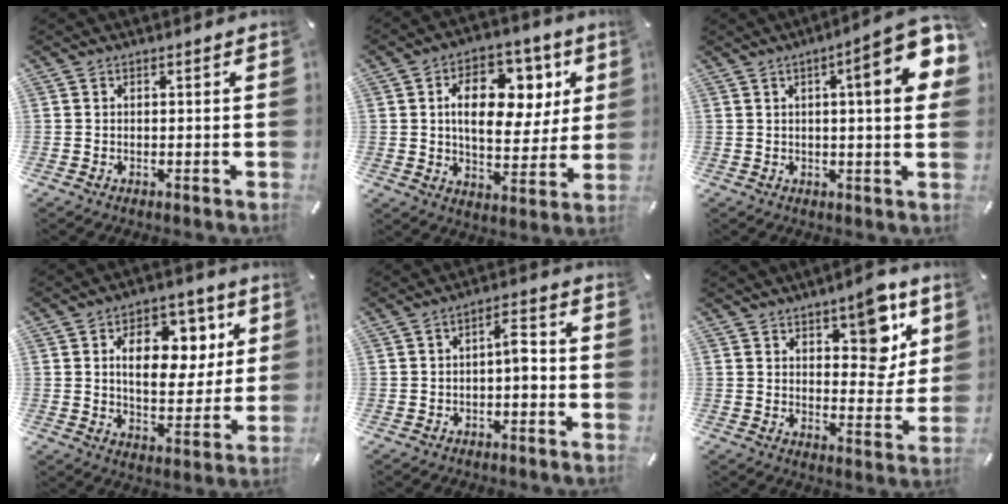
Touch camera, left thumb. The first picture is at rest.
{"total": 15.7, "force": [4.6, 10.2, 11.1], "torque": [-0.161, -0.004, 0.079]}
{"total": 13.7, "force": [4.5, 2.7, 12.6], "torque": [-0.168, -0.024, 0.063]}
{"total": 13.5, "force": [4.3, 9.0, 9.1], "torque": [-0.119, -0.008, 0.070]}
{"total": 5.4, "force": [-1.3, 2.4, 4.7], "torque": [-0.083, 0.021, -0.025]}
{"total": 10.5, "force": [5.8, 5.7, 6.6], "torque": [-0.056, -0.039, 0.093]}